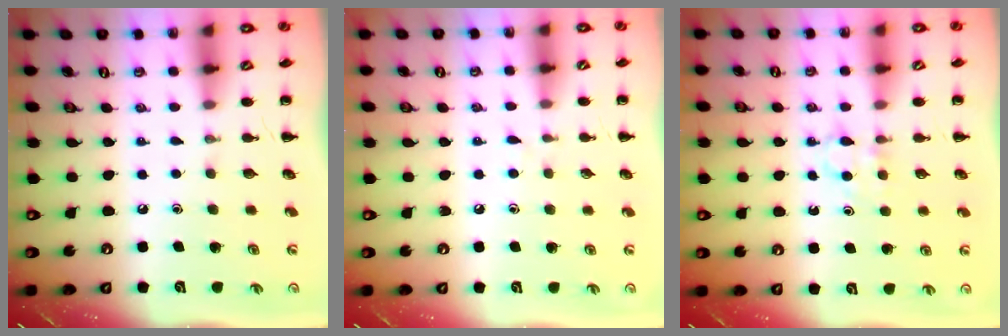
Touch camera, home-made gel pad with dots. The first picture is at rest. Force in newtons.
{"total": 2.8, "press": 2.4, "slide": 1.4}
{"total": 3.5, "press": 3.3, "slide": 1.1}